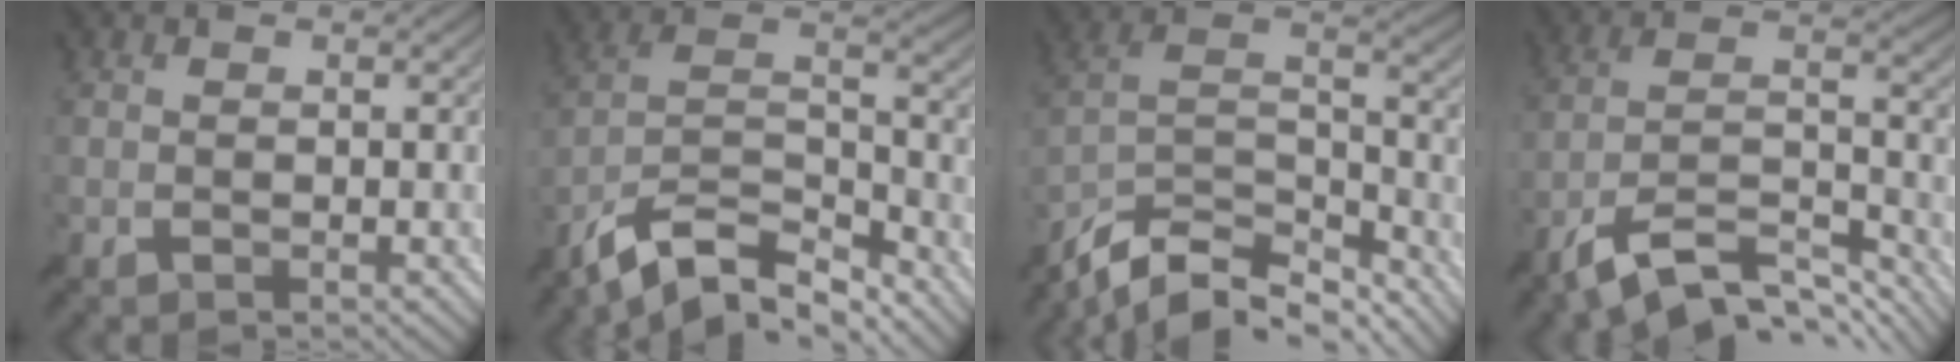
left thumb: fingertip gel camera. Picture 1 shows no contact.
{"total": 11.4, "force": [-9.0, 3.3, 6.1], "torque": [-0.119, 0.000, -0.175]}
{"total": 12.8, "force": [-10.5, 4.0, 6.2], "torque": [-0.144, -0.005, -0.187]}
{"total": 12.0, "force": [-9.0, 3.3, 7.2], "torque": [-0.134, -0.003, -0.168]}